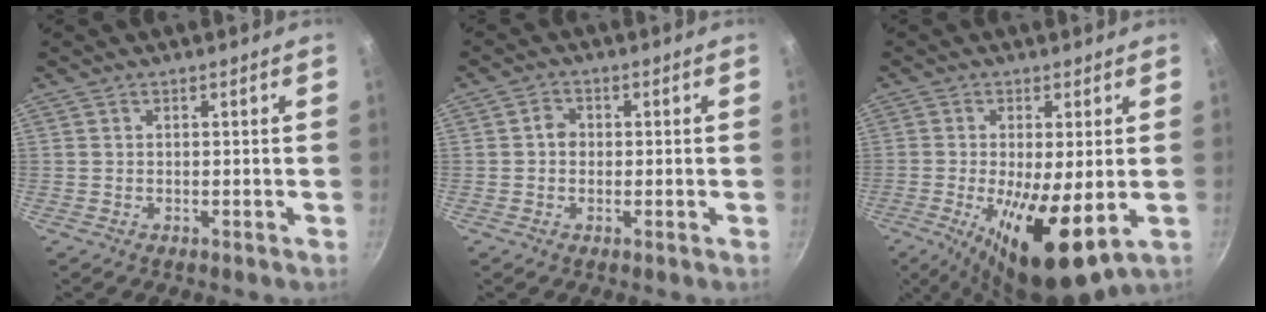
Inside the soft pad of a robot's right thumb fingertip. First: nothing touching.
{"total": 2.5, "force": [0.0, 2.2, 1.2], "torque": [-0.009, 0.008, -0.004]}
{"total": 14.1, "force": [-2.6, 4.6, 13.0], "torque": [-0.220, -0.015, -0.032]}